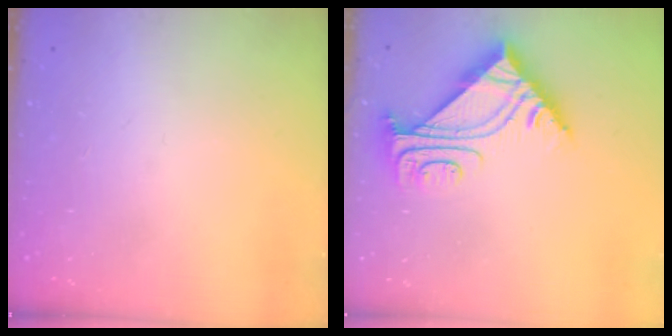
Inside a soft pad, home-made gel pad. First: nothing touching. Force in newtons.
{"total": 8.3, "press": 8.3, "slide": 0.7}